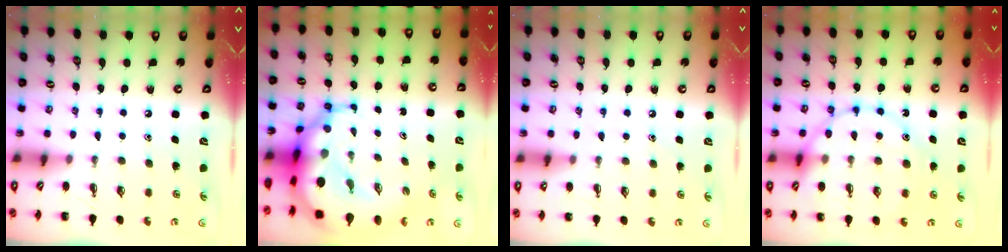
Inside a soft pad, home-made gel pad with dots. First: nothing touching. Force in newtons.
{"total": 13.0, "press": 12.6, "slide": 3.4}
{"total": 5.6, "press": 5.3, "slide": 1.9}
{"total": 17.0, "press": 16.8, "slide": 2.6}